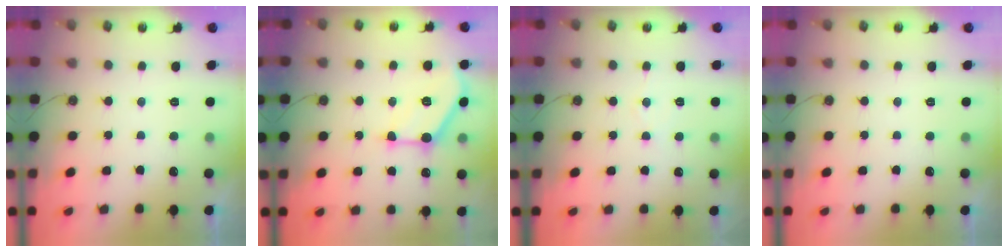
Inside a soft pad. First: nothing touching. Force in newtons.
{"total": 13.0, "press": 13.0, "slide": 0.5}
{"total": 5.3, "press": 5.3, "slide": 0.5}
{"total": 0.0}